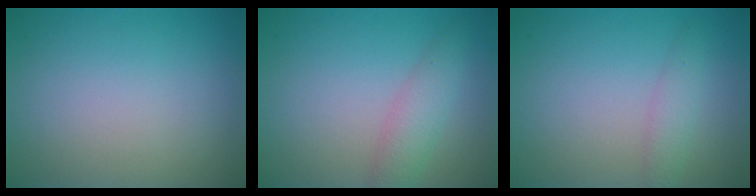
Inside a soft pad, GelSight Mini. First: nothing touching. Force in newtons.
{"total": 2.6, "press": 2.6, "slide": 0.0}
{"total": 1.7, "press": 1.7, "slide": 0.1}